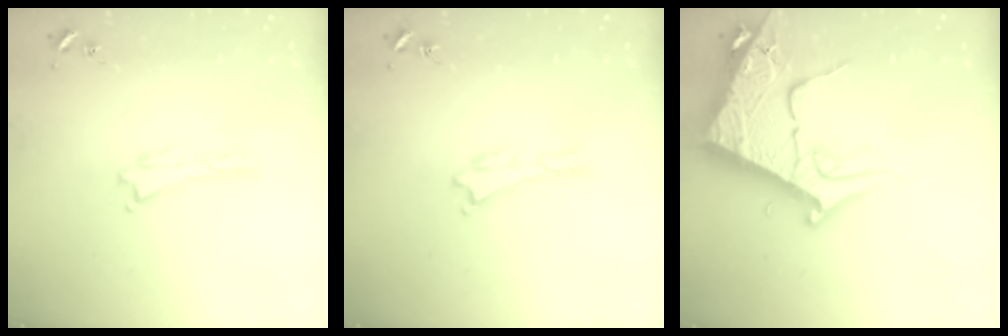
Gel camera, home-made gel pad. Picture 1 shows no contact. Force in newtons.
{"total": 0.0}
{"total": 12.0, "press": 11.9, "slide": 1.4}